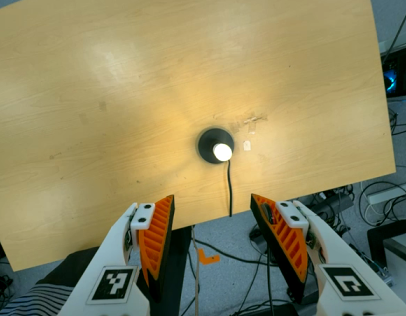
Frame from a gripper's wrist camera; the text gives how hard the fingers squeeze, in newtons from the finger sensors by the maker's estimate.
{"total": 0.0}